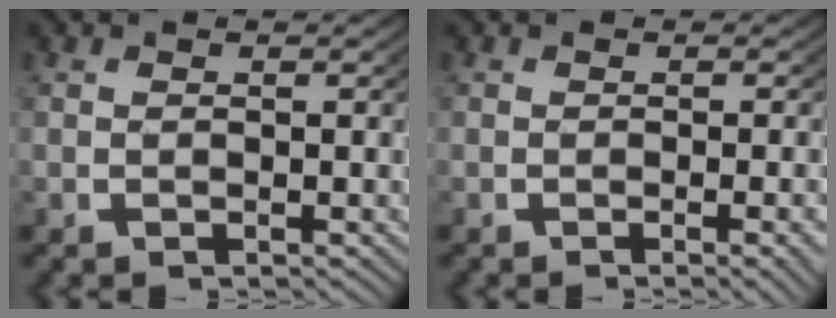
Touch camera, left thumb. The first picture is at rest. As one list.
[{"total": 1.7, "force": [-0.7, 0.1, 1.6], "torque": [-0.021, 0.004, -0.011]}]